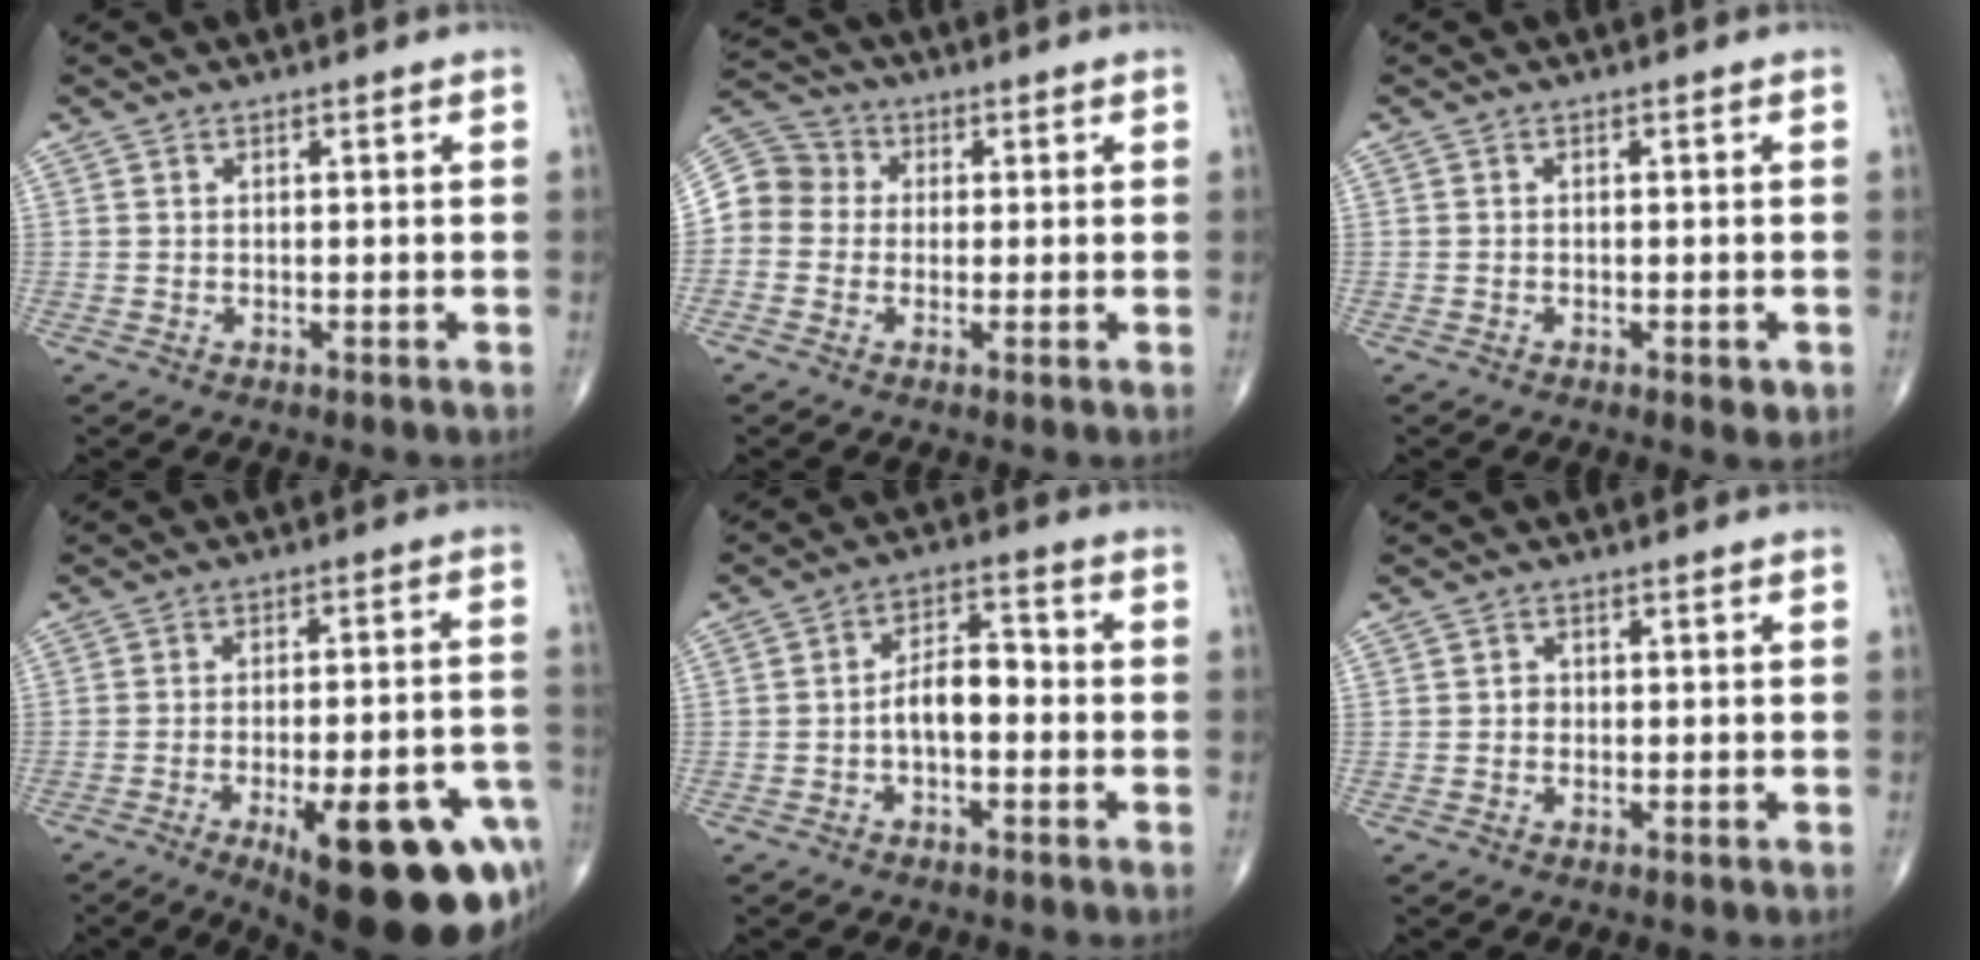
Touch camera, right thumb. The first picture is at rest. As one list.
[{"total": 7.7, "force": [-0.1, 7.3, 2.6], "torque": [-0.031, 0.025, -0.012]}, {"total": 1.8, "force": [-0.7, 0.8, 1.5], "torque": [-0.019, -0.001, -0.009]}, {"total": 23.9, "force": [-11.0, 7.9, 19.6], "torque": [-0.194, 0.041, -0.139]}, {"total": 6.7, "force": [-1.4, 3.6, 5.4], "torque": [-0.081, 0.032, -0.033]}, {"total": 1.2, "force": [-0.1, 1.0, 0.5], "torque": [0.000, 0.004, -0.005]}]